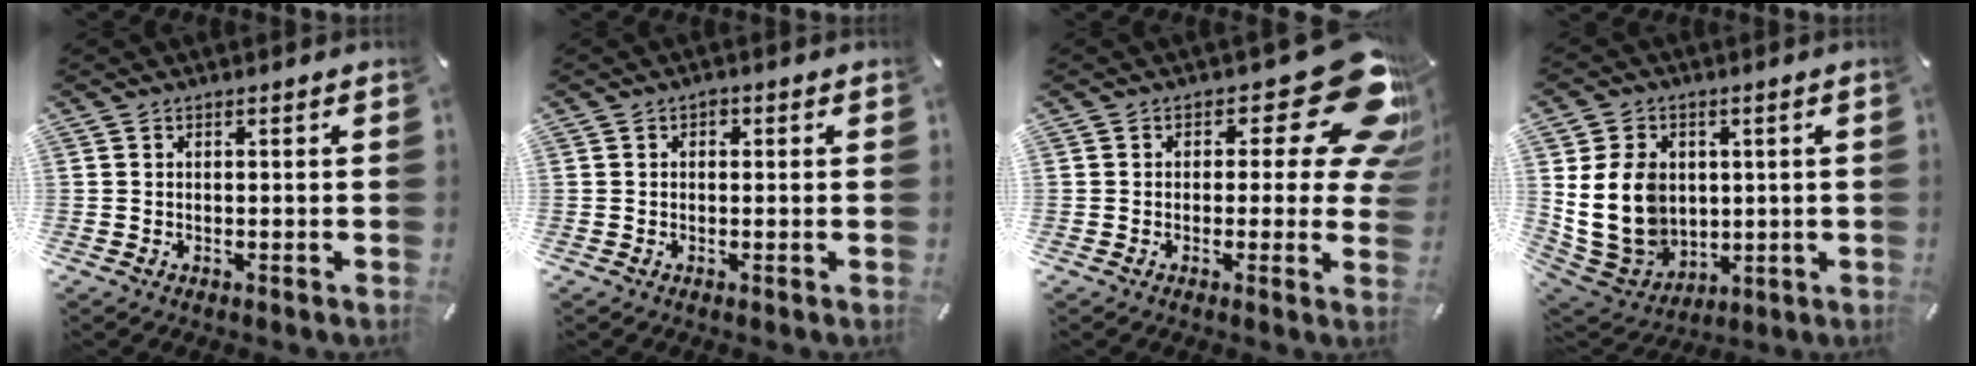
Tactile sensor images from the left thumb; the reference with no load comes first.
{"total": 1.1, "force": [0.2, 1.0, 0.4], "torque": [-0.009, 0.009, 0.001]}
{"total": 18.9, "force": [8.2, 8.1, 14.9], "torque": [-0.180, -0.050, 0.136]}
{"total": 13.9, "force": [2.1, 11.8, 6.9], "torque": [-0.161, -0.017, 0.042]}